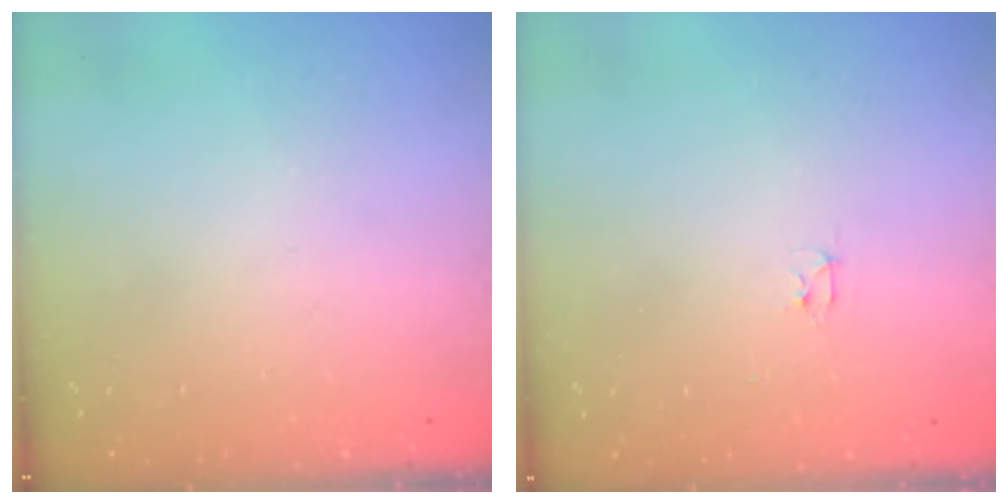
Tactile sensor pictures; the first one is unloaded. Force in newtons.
{"total": 2.4, "press": 2.3, "slide": 0.4}